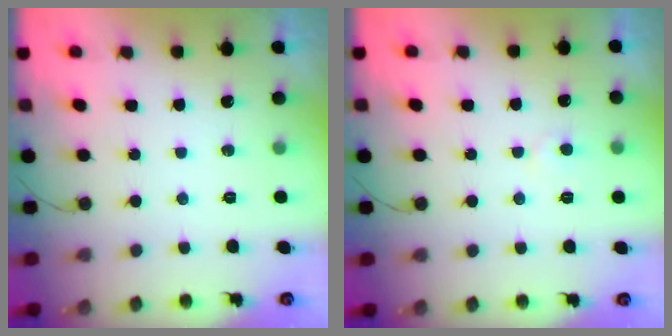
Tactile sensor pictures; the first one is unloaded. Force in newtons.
{"total": 3.1, "press": 3.1, "slide": 0.3}